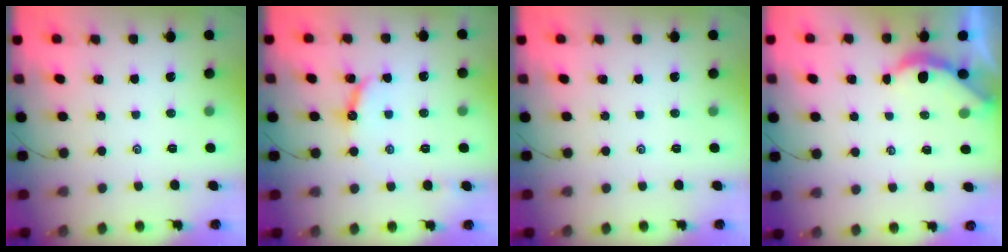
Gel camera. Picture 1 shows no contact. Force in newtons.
{"total": 8.4, "press": 8.4, "slide": 0.3}
{"total": 0.0}
{"total": 2.9, "press": 2.9, "slide": 0.2}